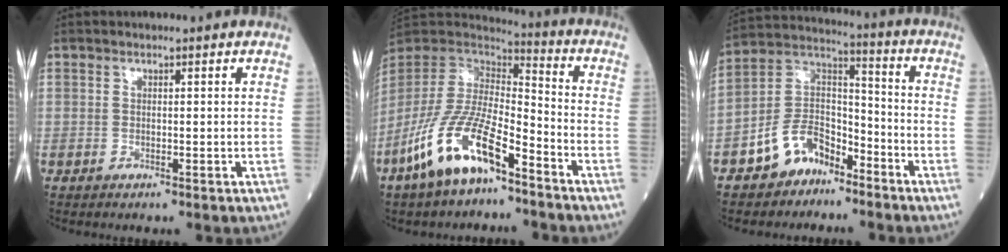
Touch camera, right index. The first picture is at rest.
{"total": 16.2, "force": [-9.6, 5.7, 11.8], "torque": [-0.255, -0.006, -0.183]}
{"total": 10.6, "force": [-6.9, 6.2, 5.1], "torque": [-0.117, 0.032, -0.133]}